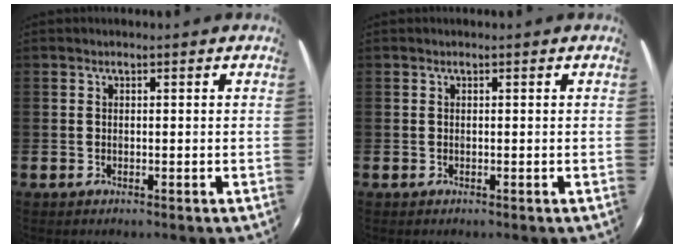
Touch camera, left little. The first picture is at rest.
{"total": 0.0}